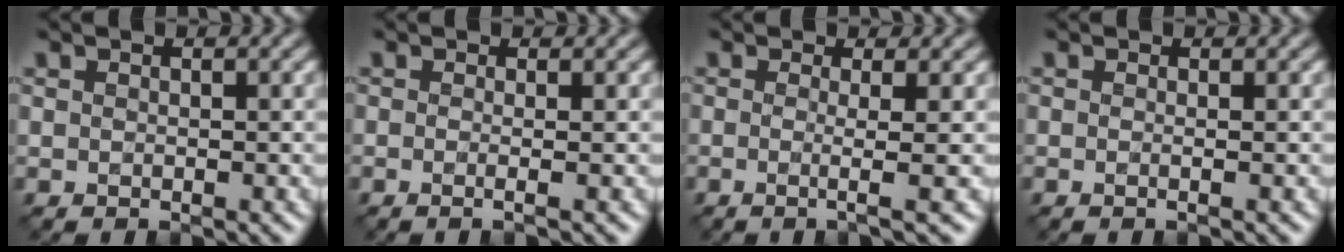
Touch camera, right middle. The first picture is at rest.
{"total": 2.0, "force": [0.1, 0.9, 1.7], "torque": [-0.017, -0.005, -0.022]}
{"total": 2.7, "force": [-0.2, 0.6, 2.7], "torque": [-0.043, -0.004, -0.013]}
{"total": 1.1, "force": [0.0, 0.5, 1.0], "torque": [-0.010, -0.010, -0.018]}